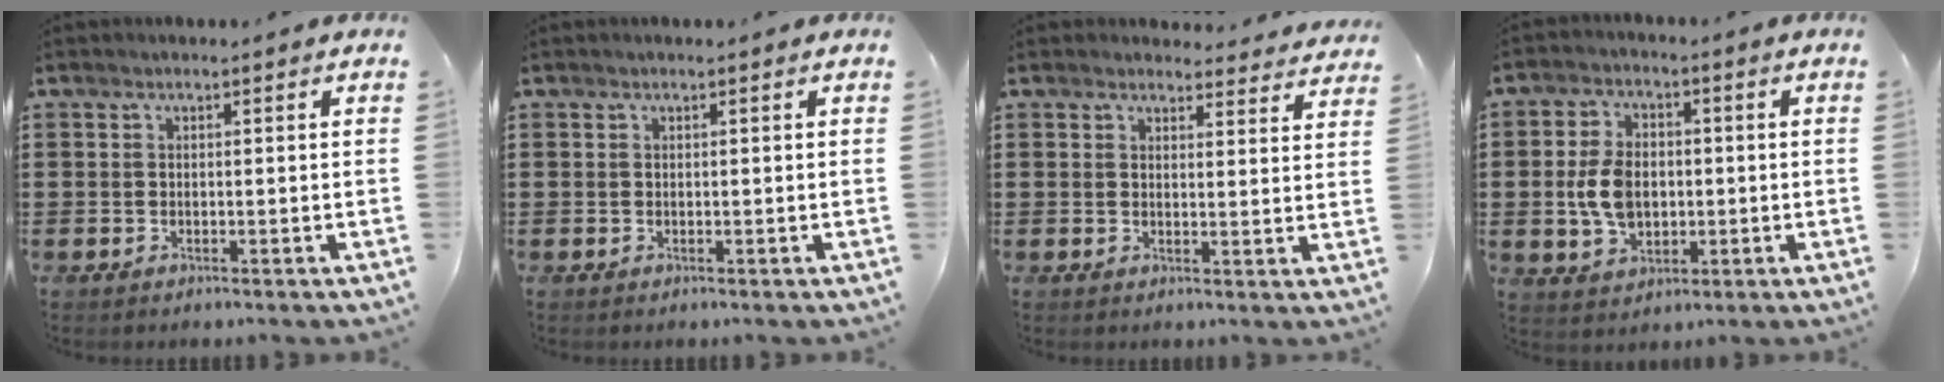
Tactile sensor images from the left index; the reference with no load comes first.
{"total": 0.0}
{"total": 3.4, "force": [3.3, 0.6, 0.4], "torque": [-0.008, -0.016, 0.060]}
{"total": 7.2, "force": [-0.5, 4.9, 5.3], "torque": [-0.130, 0.006, -0.015]}